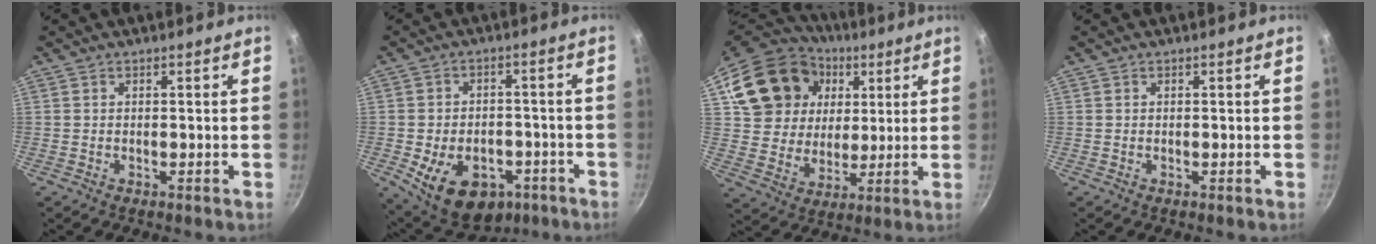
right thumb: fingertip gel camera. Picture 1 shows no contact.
{"total": 15.5, "force": [-6.0, 10.6, 9.5], "torque": [-0.123, 0.019, -0.071]}
{"total": 21.6, "force": [7.3, 17.6, 10.2], "torque": [-0.183, 0.018, 0.137]}
{"total": 0.0}